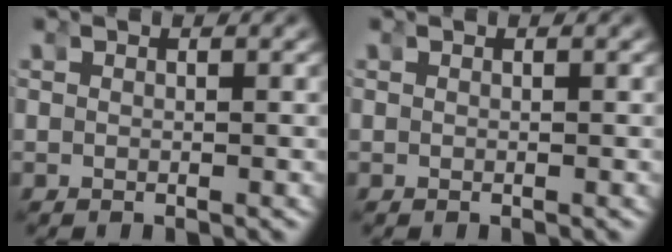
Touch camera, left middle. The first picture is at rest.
{"total": 0.0}